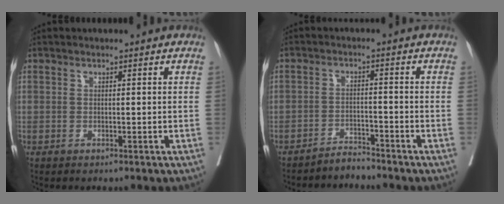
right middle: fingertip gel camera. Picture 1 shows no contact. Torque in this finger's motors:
{"motor_torque": [0.19, -0.19, -0.06, 0.01]}